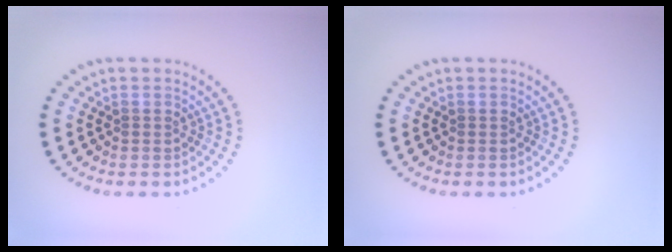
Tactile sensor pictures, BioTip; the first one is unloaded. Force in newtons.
{"total": 0.0}